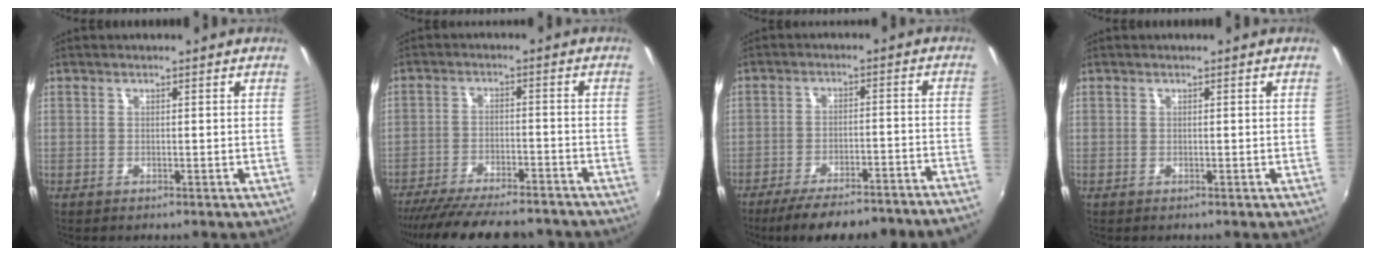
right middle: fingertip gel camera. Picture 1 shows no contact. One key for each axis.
{"total": 18.5, "fx": -16.1, "fy": 4.4, "fz": 8.1, "tx": -0.162, "ty": -0.027, "tz": -0.233}
{"total": 15.3, "fx": -13.5, "fy": 0.1, "fz": 7.2, "tx": -0.126, "ty": -0.021, "tz": -0.184}
{"total": 0.0}